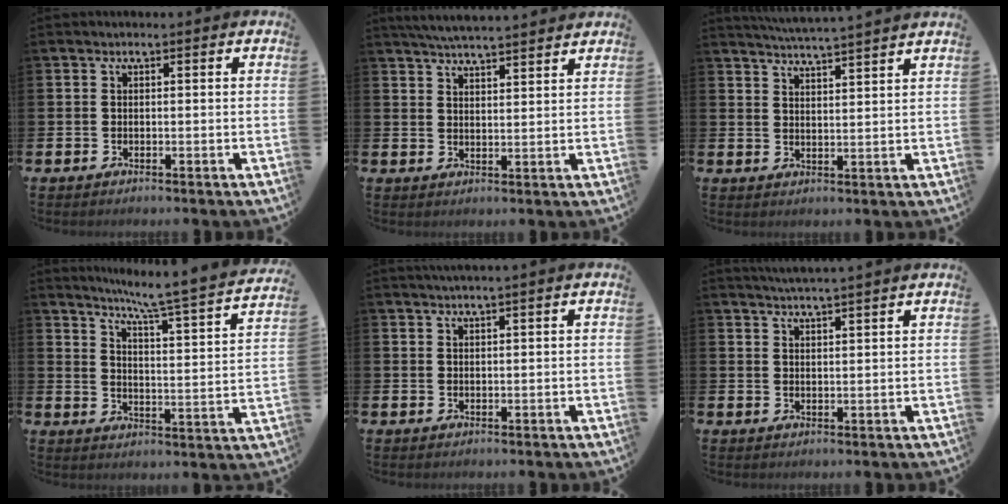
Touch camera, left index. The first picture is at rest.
{"total": 5.0, "force": [4.9, -0.1, 0.9], "torque": [-0.024, -0.025, 0.088]}
{"total": 4.7, "force": [4.6, -0.9, 0.5], "torque": [-0.027, -0.026, 0.082]}
{"total": 6.2, "force": [5.4, -0.7, 2.9], "torque": [-0.074, -0.051, 0.081]}
{"total": 1.4, "force": [1.3, -0.4, 0.5], "torque": [-0.012, 0.000, 0.025]}
{"total": 3.2, "force": [3.1, -0.8, 0.2], "torque": [-0.014, -0.012, 0.059]}